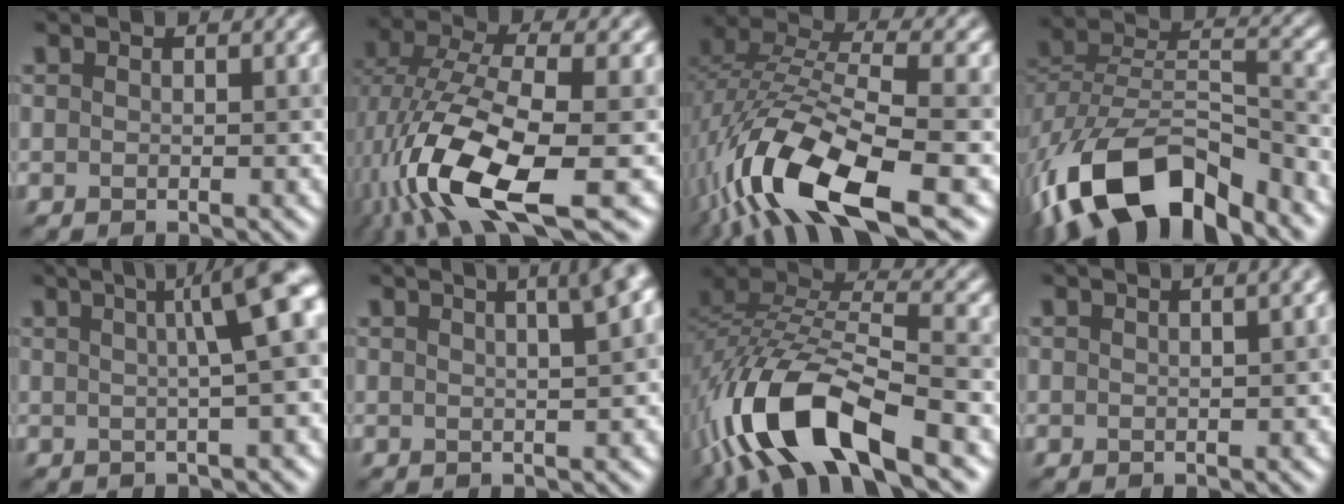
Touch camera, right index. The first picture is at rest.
{"total": 12.5, "force": [-4.1, 5.0, 10.7], "torque": [-0.225, -0.015, -0.077]}
{"total": 13.1, "force": [-6.0, 4.6, 10.7], "torque": [-0.216, -0.001, -0.114]}
{"total": 13.1, "force": [-8.1, 6.2, 8.2], "torque": [-0.158, 0.010, -0.154]}
{"total": 8.7, "force": [1.9, 2.4, 8.1], "torque": [-0.044, 0.034, 0.012]}
{"total": 8.7, "force": [4.1, 3.6, 6.7], "torque": [-0.012, 0.063, 0.016]}
{"total": 13.0, "force": [-7.1, 4.4, 9.9], "torque": [-0.206, 0.005, -0.138]}
{"total": 3.2, "force": [1.2, 1.2, 2.8], "torque": [-0.008, 0.013, -0.002]}